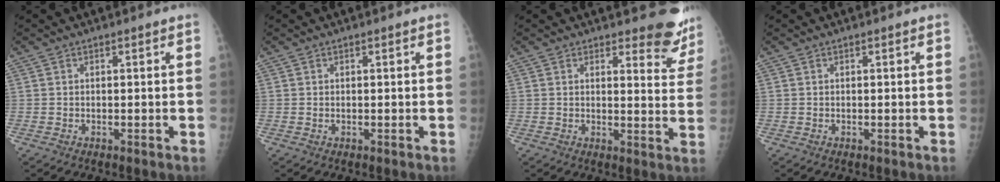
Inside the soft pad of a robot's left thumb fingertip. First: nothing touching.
{"total": 0.6, "force": [0.2, 0.2, 0.5], "torque": [-0.002, 0.001, 0.005]}
{"total": 8.6, "force": [7.7, 2.8, 2.6], "torque": [0.007, -0.062, 0.071]}
{"total": 0.0}